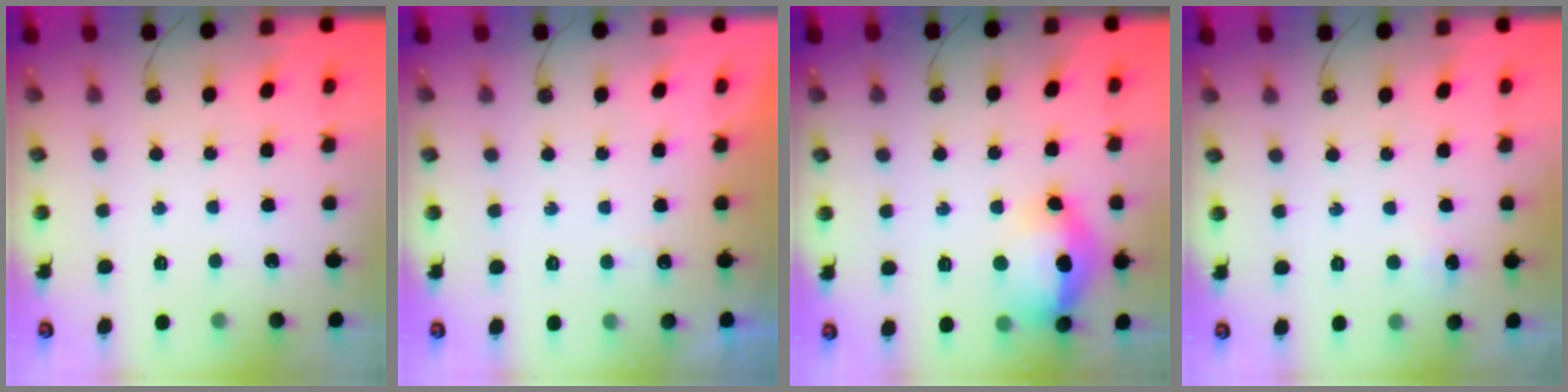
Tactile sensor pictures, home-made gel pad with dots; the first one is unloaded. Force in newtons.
{"total": 2.2, "press": 2.2, "slide": 0.5}
{"total": 16.0, "press": 15.9, "slide": 1.9}
{"total": 8.8, "press": 2.4, "slide": 8.5}